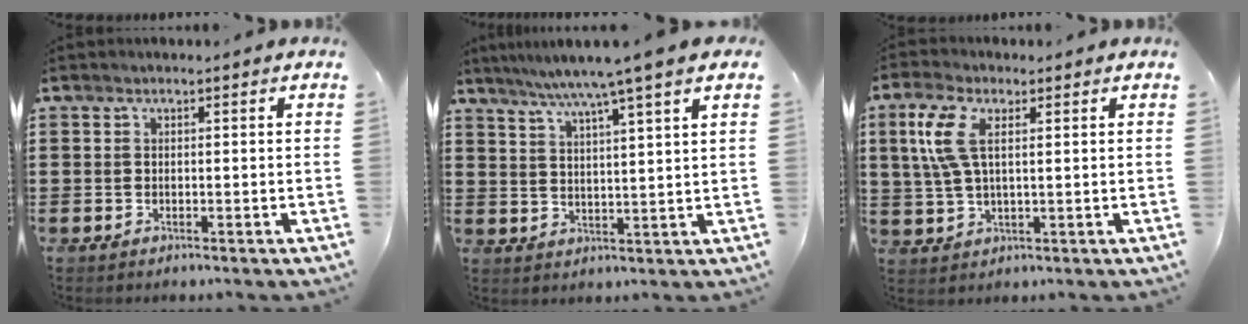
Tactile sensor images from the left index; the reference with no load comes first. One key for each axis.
{"total": 6.4, "fx": 4.9, "fy": -0.7, "fz": 4.0, "tx": -0.091, "ty": -0.020, "tz": 0.081}
{"total": 6.8, "fx": 2.3, "fy": 2.8, "fz": 5.7, "tx": -0.143, "ty": 0.001, "tz": 0.035}